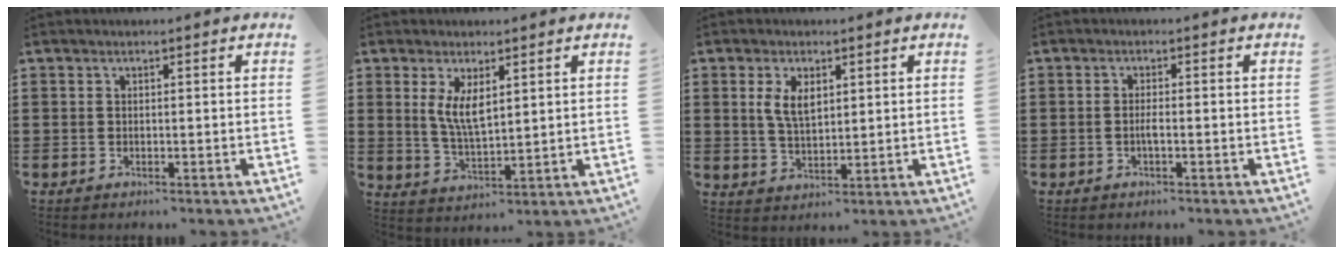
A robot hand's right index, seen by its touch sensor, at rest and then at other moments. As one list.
[{"total": 5.2, "force": [1.7, 2.0, 4.4], "torque": [-0.092, 0.001, 0.031]}, {"total": 4.5, "force": [1.5, 2.2, 3.7], "torque": [-0.070, 0.002, 0.025]}, {"total": 1.7, "force": [-0.5, 0.2, 1.6], "torque": [-0.039, -0.002, -0.013]}]